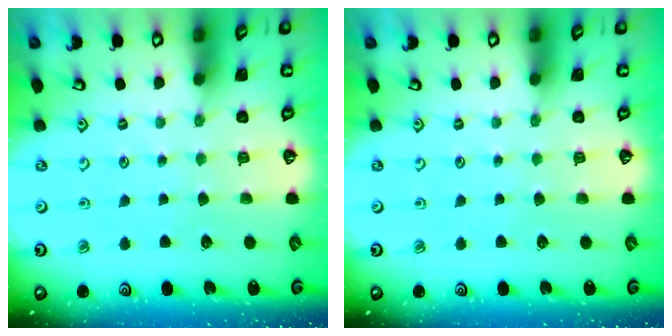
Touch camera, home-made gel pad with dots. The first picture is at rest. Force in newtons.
{"total": 0.0}